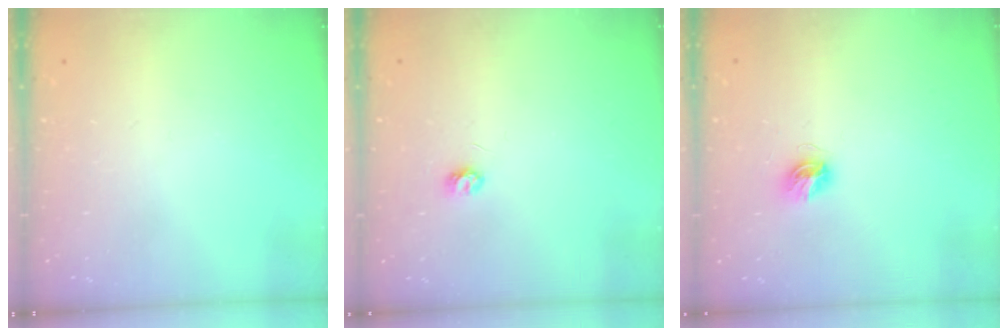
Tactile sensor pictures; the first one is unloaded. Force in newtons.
{"total": 3.2, "press": 3.2, "slide": 0.3}
{"total": 4.6, "press": 4.6, "slide": 0.6}